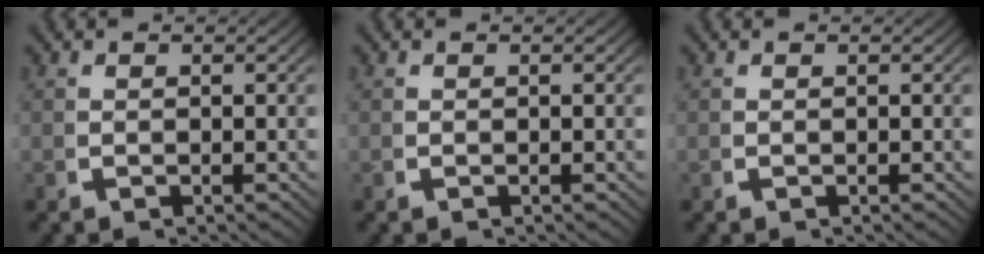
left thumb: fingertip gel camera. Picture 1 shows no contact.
{"total": 0.0}
{"total": 0.0}